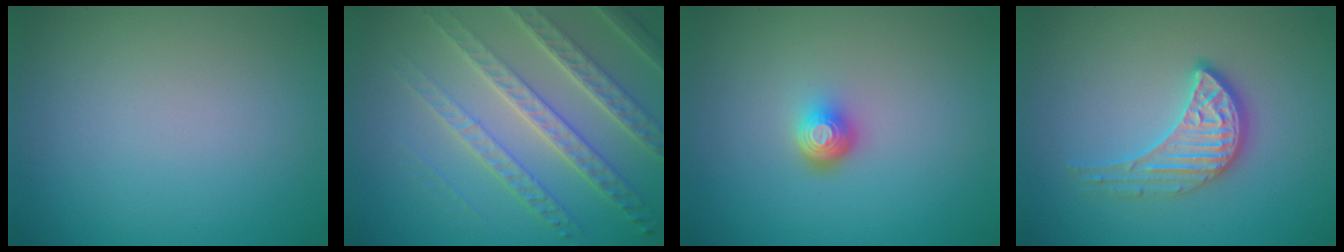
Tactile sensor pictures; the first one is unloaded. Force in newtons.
{"total": 7.4, "press": 5.1, "slide": 5.4}
{"total": 2.3, "press": 1.5, "slide": 1.7}
{"total": 3.2, "press": 3.1, "slide": 1.0}